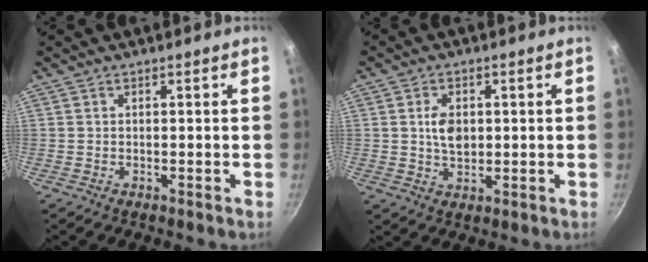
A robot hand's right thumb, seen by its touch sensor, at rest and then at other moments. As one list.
[{"total": 5.0, "force": [0.7, 3.3, 3.8], "torque": [-0.057, -0.004, 0.016]}]